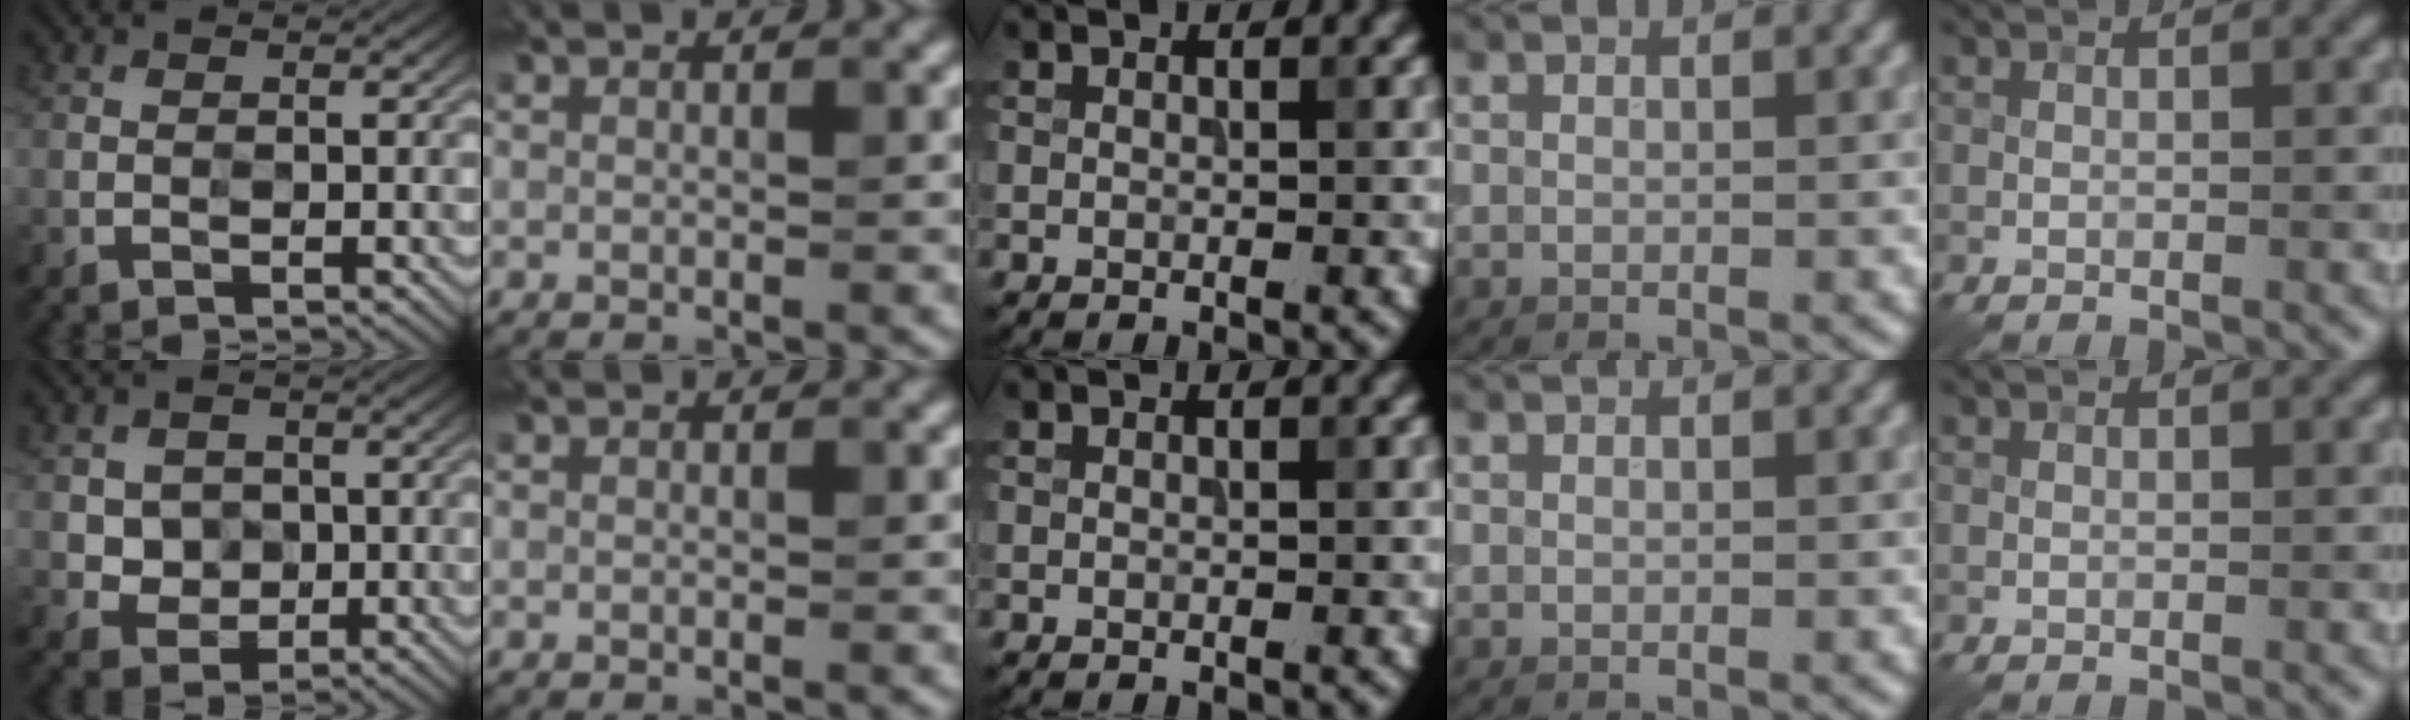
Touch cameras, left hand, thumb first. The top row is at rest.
{"thumb": {"total": 3.1, "force": [1.2, 2.8, -0.5], "torque": [-0.006, -0.004, 0.017]}}